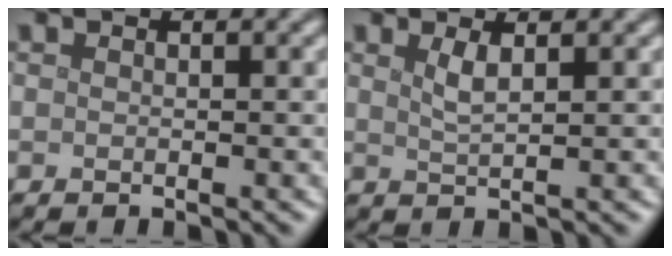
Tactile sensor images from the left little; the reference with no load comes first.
{"total": 1.7, "force": [0.9, 0.5, 1.4], "torque": [-0.026, -0.001, 0.015]}